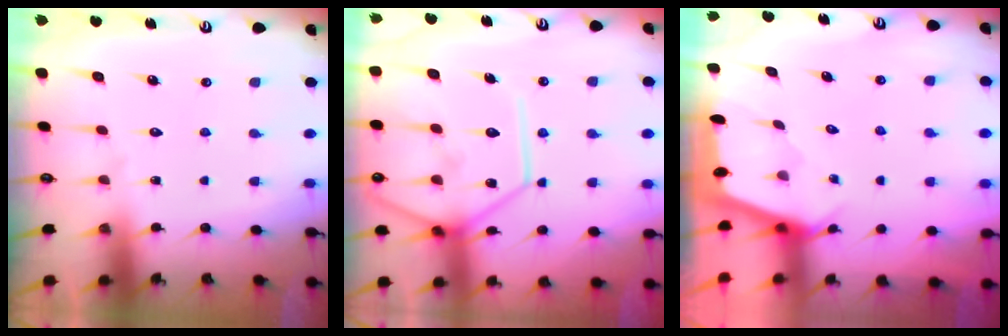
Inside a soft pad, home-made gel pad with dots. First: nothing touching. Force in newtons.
{"total": 17.5, "press": 17.4, "slide": 1.7}
{"total": 2.2, "press": 2.2, "slide": 0.3}